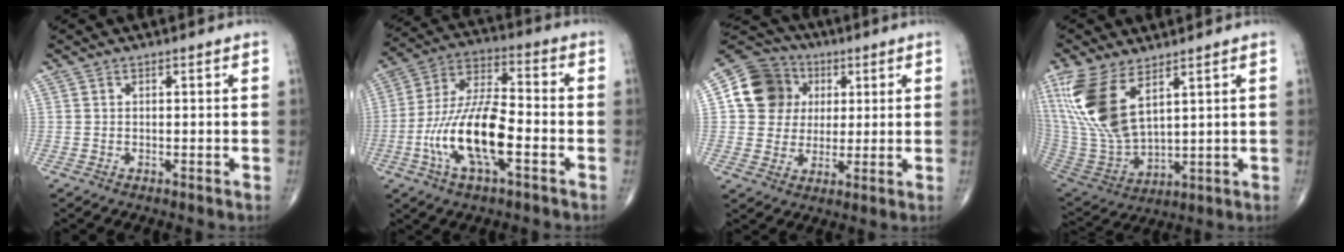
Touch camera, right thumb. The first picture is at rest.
{"total": 16.3, "force": [-4.9, 6.2, 14.3], "torque": [-0.281, 0.035, -0.093]}
{"total": 12.9, "force": [2.9, 11.6, 5.0], "torque": [-0.065, 0.007, 0.045]}
{"total": 16.7, "force": [7.9, 7.6, 12.7], "torque": [-0.274, -0.034, 0.172]}